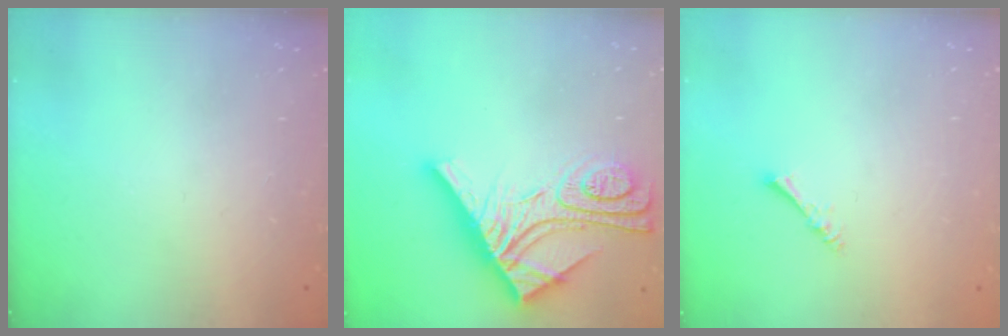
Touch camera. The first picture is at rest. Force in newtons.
{"total": 21.9, "press": 21.8, "slide": 2.1}
{"total": 1.6, "press": 1.5, "slide": 0.3}